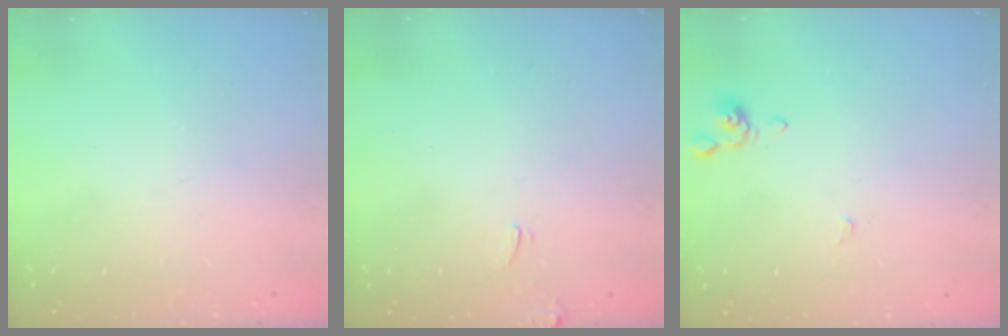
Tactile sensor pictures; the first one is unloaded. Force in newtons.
{"total": 2.6, "press": 2.5, "slide": 0.2}
{"total": 0.0}